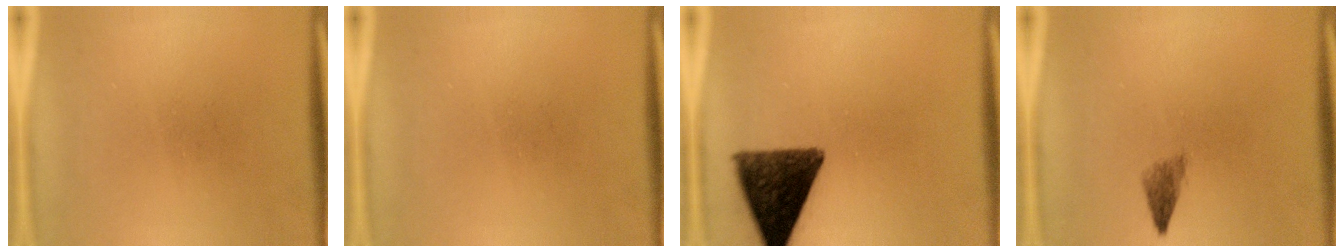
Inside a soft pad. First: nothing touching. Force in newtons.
{"total": 0.0}
{"total": 12.0}
{"total": 1.9}